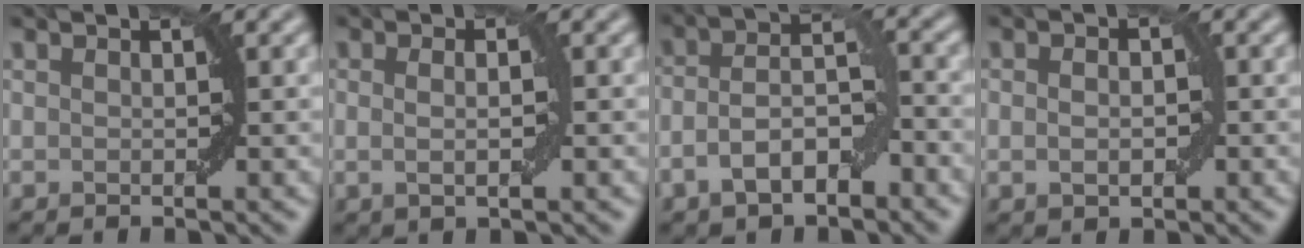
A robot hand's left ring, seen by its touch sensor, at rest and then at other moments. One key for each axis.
{"total": 2.2, "fx": 0.2, "fy": 0.7, "fz": 2.0, "tx": -0.028, "ty": -0.002, "tz": 0.001}
{"total": 5.5, "fx": -2.5, "fy": 2.5, "fz": 4.2, "tx": -0.075, "ty": 0.010, "tz": -0.051}
{"total": 2.2, "fx": -0.2, "fy": 1.4, "fz": 1.7, "tx": -0.025, "ty": 0.004, "tz": -0.002}